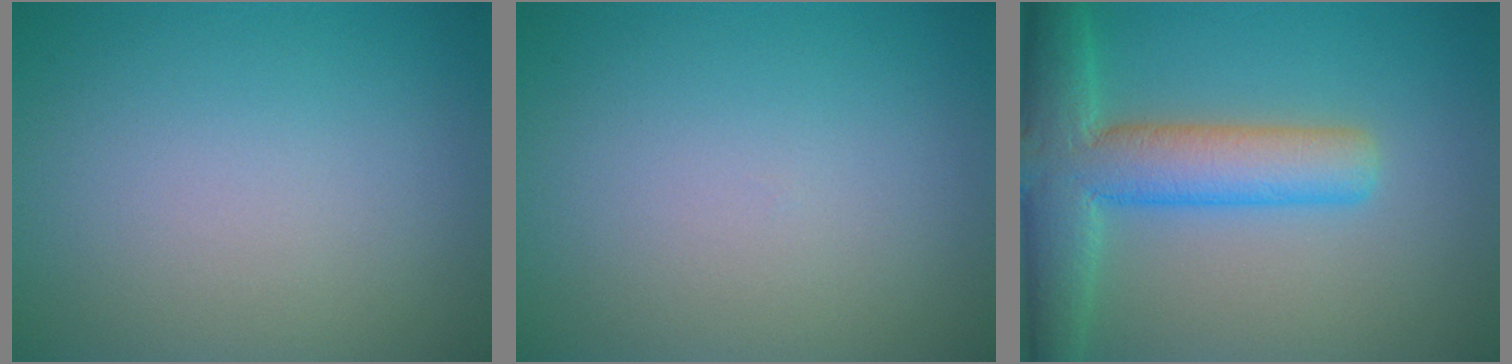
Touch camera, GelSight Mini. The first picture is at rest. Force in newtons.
{"total": 0.0}
{"total": 7.7, "press": 7.7, "slide": 0.4}